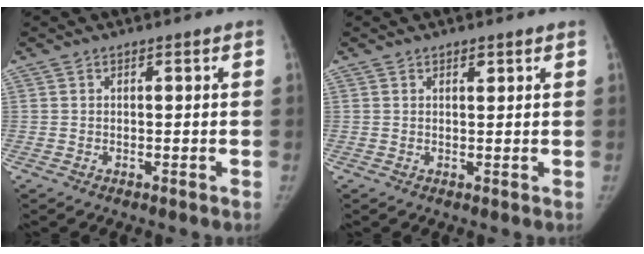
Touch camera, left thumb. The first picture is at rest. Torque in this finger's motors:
{"motor_torque": [0.27, -0.24, -0.10, -0.25, 0.02]}